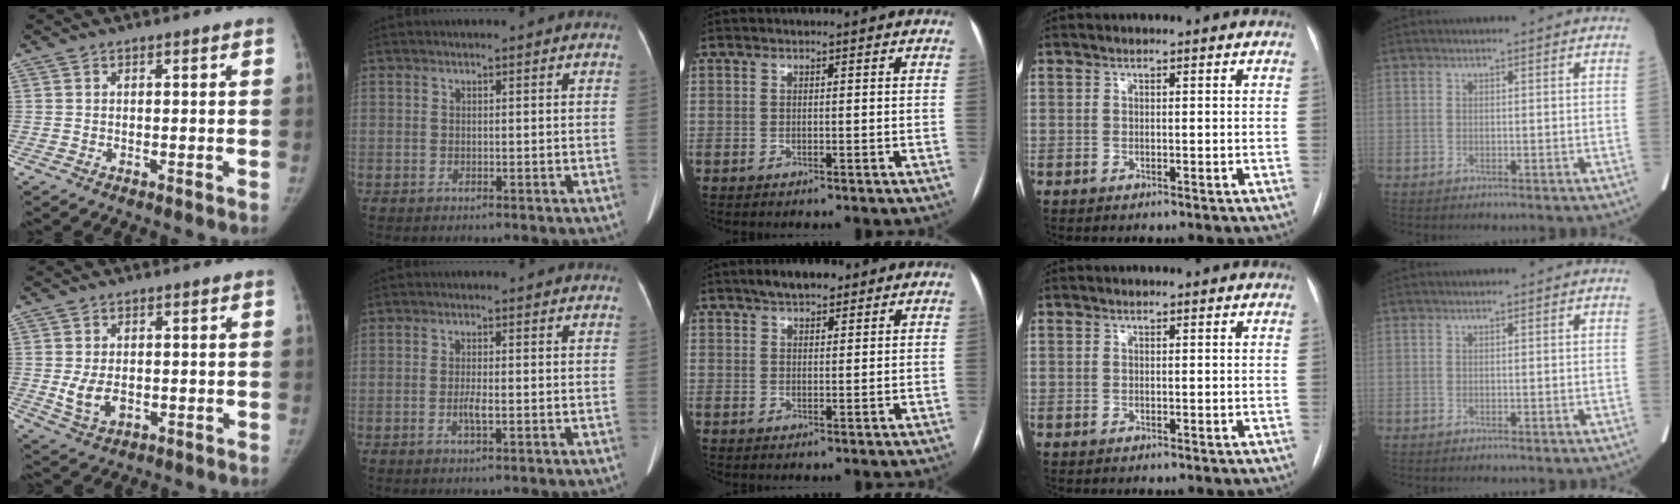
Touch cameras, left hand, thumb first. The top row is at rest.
{"thumb": {"total": 5.4, "force": [-0.5, 3.7, 4.0], "torque": [-0.067, -0.008, 0.000]}, "index": {"total": 1.9, "force": [-0.6, 0.3, 1.8], "torque": [-0.036, -0.003, -0.011]}, "middle": {"total": 5.0, "force": [3.6, 2.0, 2.9], "torque": [-0.050, 0.017, 0.058]}}